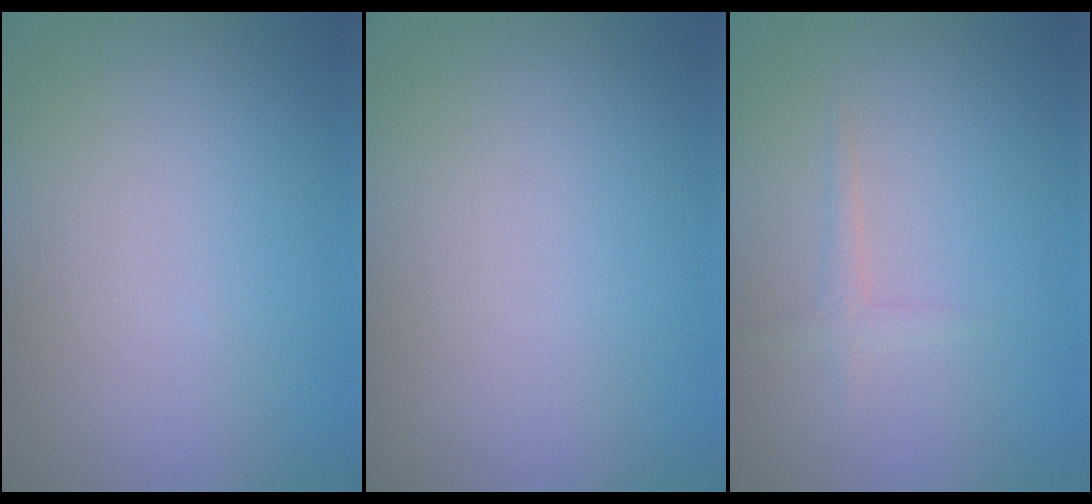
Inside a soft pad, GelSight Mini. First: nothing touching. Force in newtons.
{"total": 0.0}
{"total": 1.0, "press": 1.0, "slide": 0.1}